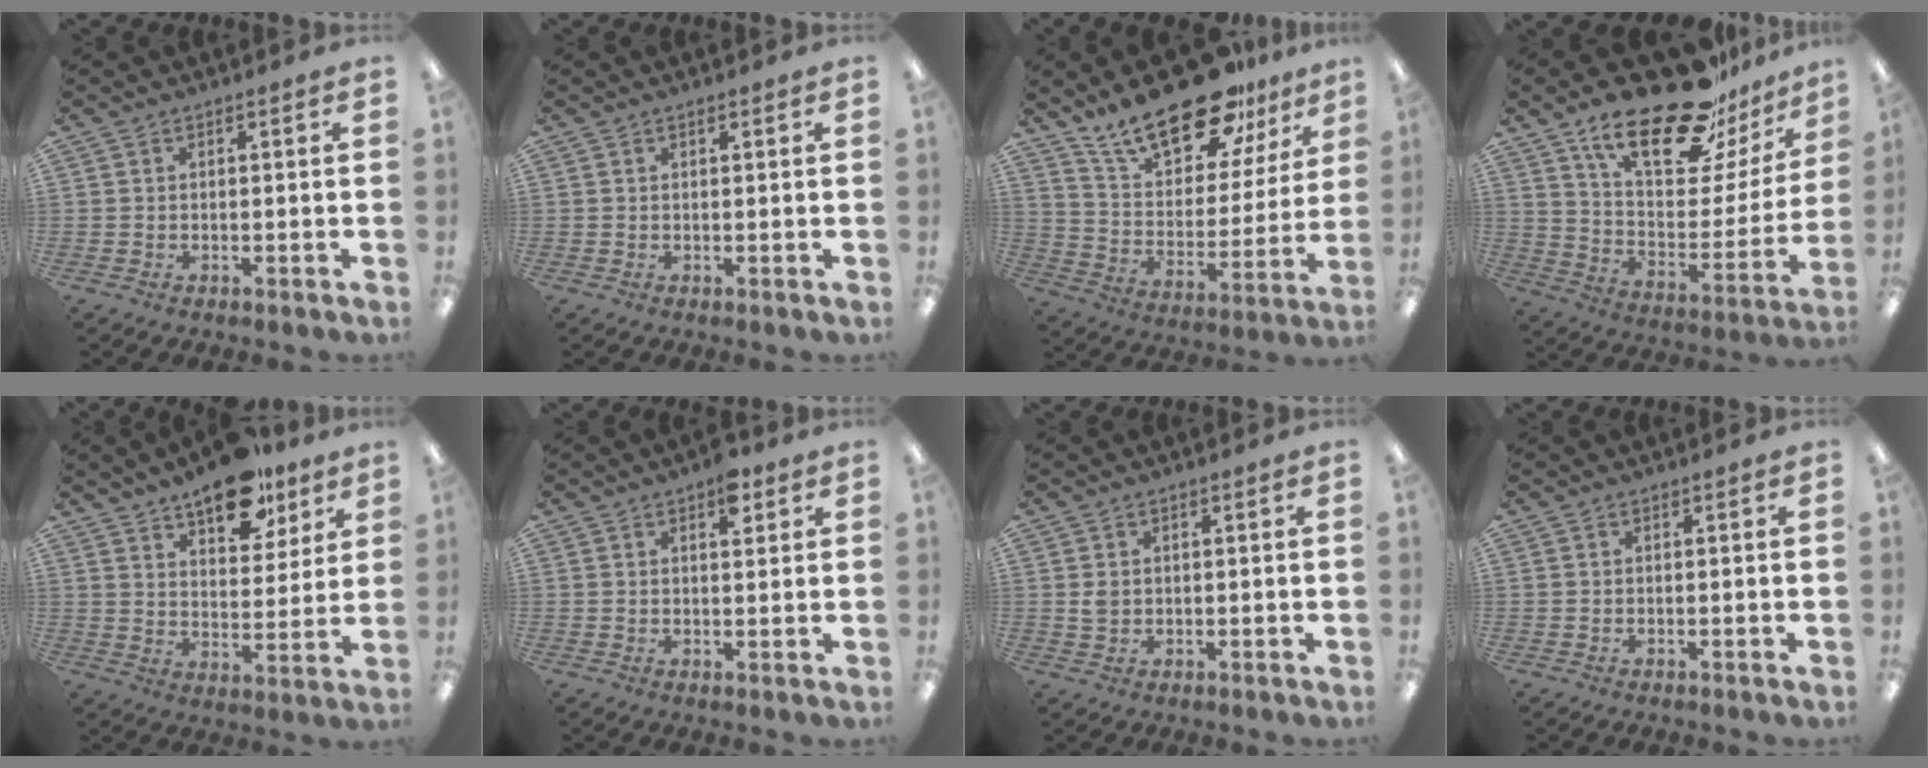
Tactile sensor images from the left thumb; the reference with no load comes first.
{"total": 0.6, "force": [0.5, 0.2, 0.3], "torque": [-0.008, 0.001, 0.009]}
{"total": 21.9, "force": [16.3, 9.2, 11.4], "torque": [-0.190, -0.102, 0.283]}
{"total": 24.2, "force": [17.7, 8.8, 14.0], "torque": [-0.222, -0.112, 0.301]}
{"total": 13.9, "force": [10.4, 6.2, 6.8], "torque": [-0.083, -0.060, 0.181]}
{"total": 5.2, "force": [2.8, 2.4, 3.6], "torque": [-0.036, -0.011, 0.041]}
{"total": 2.0, "force": [0.5, 1.7, 0.9], "torque": [-0.012, 0.002, 0.006]}
{"total": 0.0}